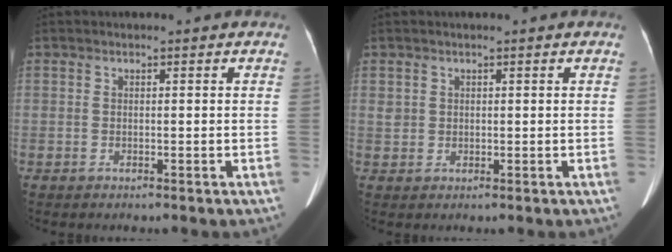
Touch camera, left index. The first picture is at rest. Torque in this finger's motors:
{"motor_torque": [-0.12, 0.00, -0.01, -0.01]}